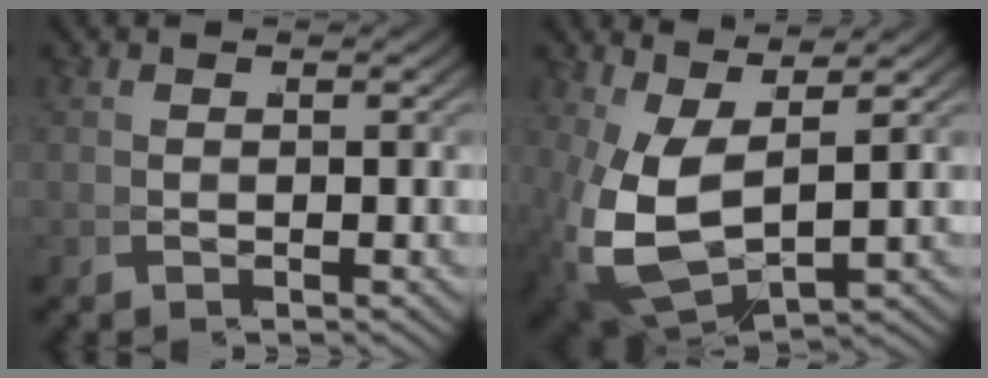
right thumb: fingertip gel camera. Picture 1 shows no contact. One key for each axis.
{"total": 9.1, "fx": 0.0, "fy": 5.5, "fz": 7.3, "tx": -0.198, "ty": -0.056, "tz": 0.036}